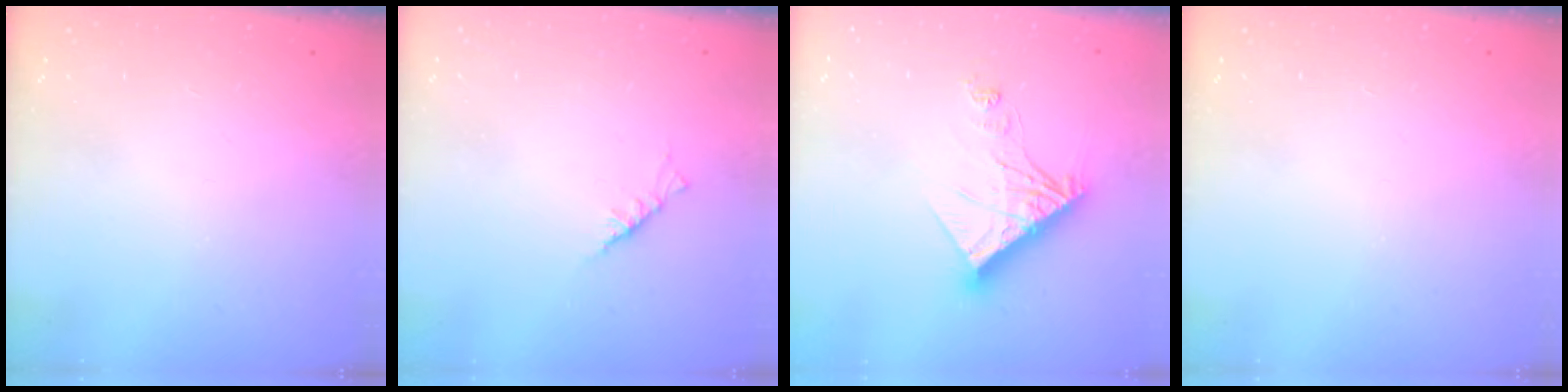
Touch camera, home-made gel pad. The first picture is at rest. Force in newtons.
{"total": 2.3, "press": 2.2, "slide": 0.5}
{"total": 12.2, "press": 12.1, "slide": 0.9}
{"total": 0.0}